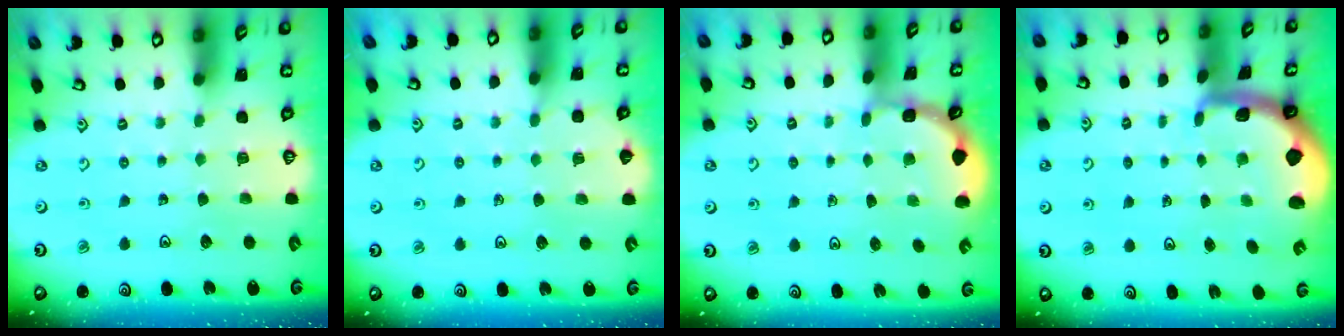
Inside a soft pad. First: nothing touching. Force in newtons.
{"total": 2.5, "press": 2.5, "slide": 0.3}
{"total": 1.5, "press": 1.5, "slide": 0.2}
{"total": 1.9, "press": 1.9, "slide": 0.4}